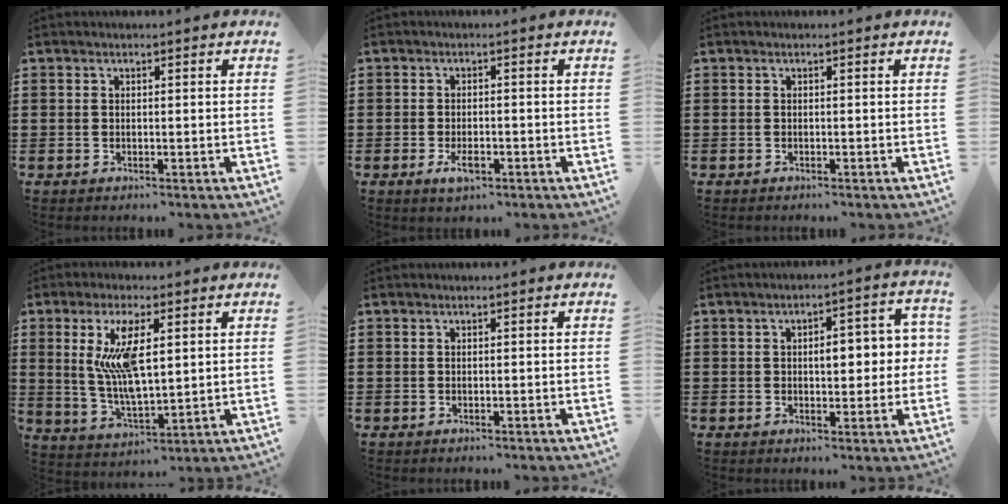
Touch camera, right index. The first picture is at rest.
{"total": 2.9, "force": [-1.2, 1.2, 2.3], "torque": [-0.048, -0.004, -0.024]}
{"total": 0.0}
{"total": 9.1, "force": [2.3, 3.1, 8.2], "torque": [-0.183, 0.000, 0.034]}
{"total": 0.0}
{"total": 6.0, "force": [0.3, 3.0, 5.1], "torque": [-0.068, -0.001, -0.006]}